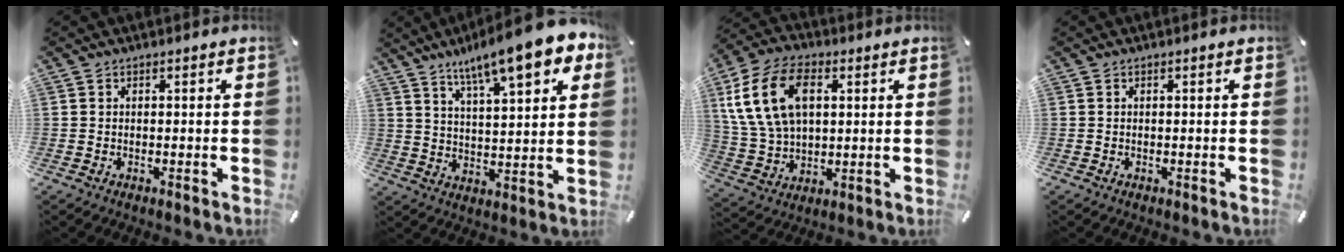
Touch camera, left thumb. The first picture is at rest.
{"total": 15.1, "force": [10.6, 3.5, 10.1], "torque": [-0.171, -0.052, 0.175]}
{"total": 15.8, "force": [4.4, 10.6, 10.9], "torque": [-0.255, 0.017, 0.082]}
{"total": 0.0}